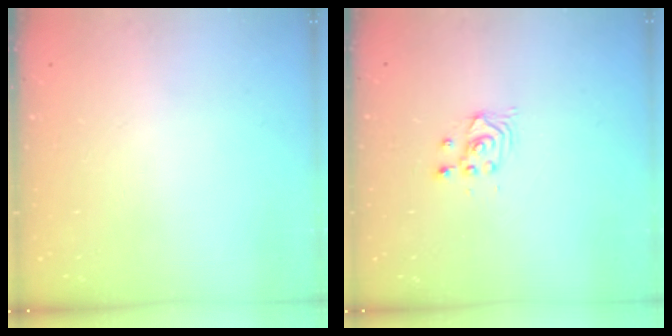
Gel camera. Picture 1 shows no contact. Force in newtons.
{"total": 2.4, "press": 2.4, "slide": 0.2}